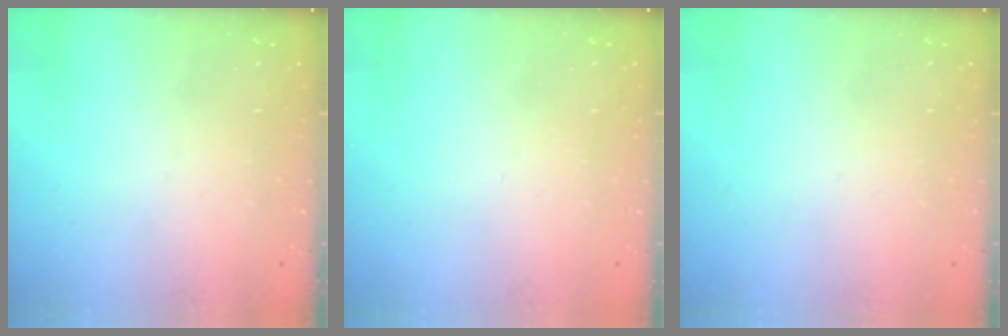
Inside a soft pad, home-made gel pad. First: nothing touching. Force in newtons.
{"total": 0.0}
{"total": 0.0}